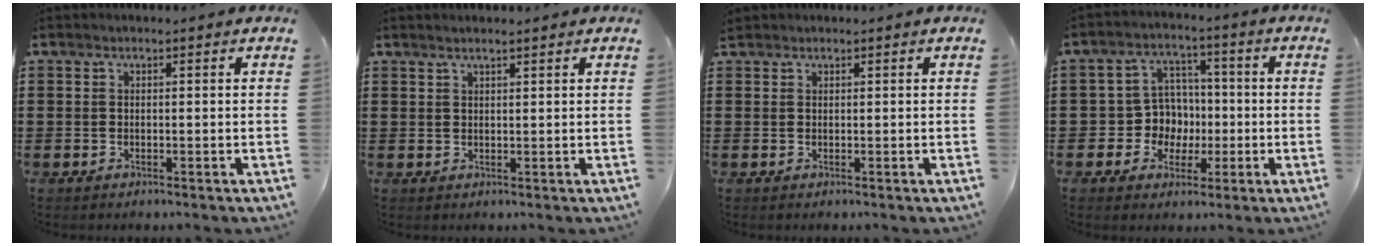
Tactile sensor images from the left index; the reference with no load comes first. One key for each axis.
{"total": 1.2, "fx": 1.1, "fy": -0.1, "fz": 0.6, "tx": -0.011, "ty": 0.000, "tz": 0.020}
{"total": 0.6, "fx": 0.6, "fy": 0.2, "fz": 0.1, "tx": -0.004, "ty": 0.001, "tz": 0.012}
{"total": 6.9, "fx": -0.5, "fy": 6.6, "fz": 1.8, "tx": -0.051, "ty": 0.013, "tz": -0.007}